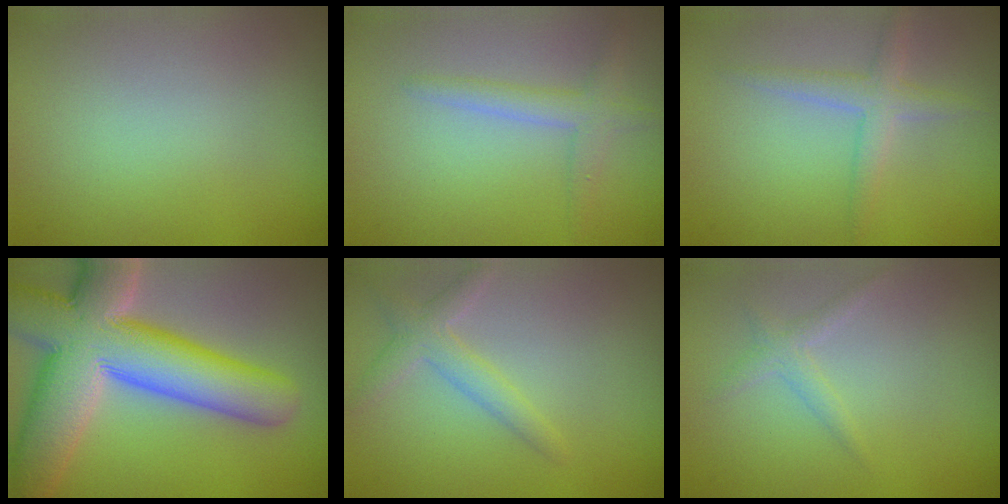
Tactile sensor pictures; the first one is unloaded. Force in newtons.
{"total": 2.3, "press": 2.3, "slide": 0.1}
{"total": 2.3, "press": 2.3, "slide": 0.1}
{"total": 13.7, "press": 13.6, "slide": 1.1}
{"total": 2.3, "press": 2.3, "slide": 0.1}
{"total": 1.3, "press": 1.3, "slide": 0.0}